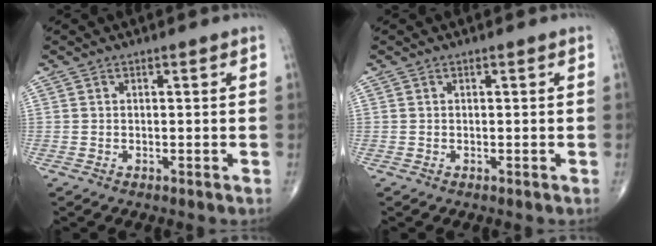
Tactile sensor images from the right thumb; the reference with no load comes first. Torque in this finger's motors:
{"motor_torque": [0.00, 0.00, 0.00, 0.00, 0.00]}